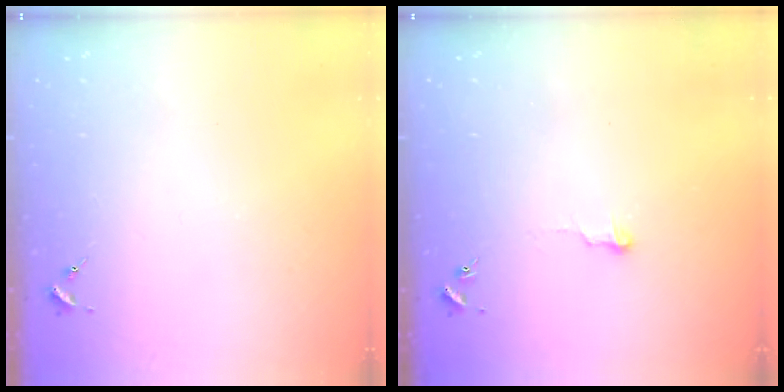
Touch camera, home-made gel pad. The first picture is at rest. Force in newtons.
{"total": 4.5, "press": 4.5, "slide": 0.5}